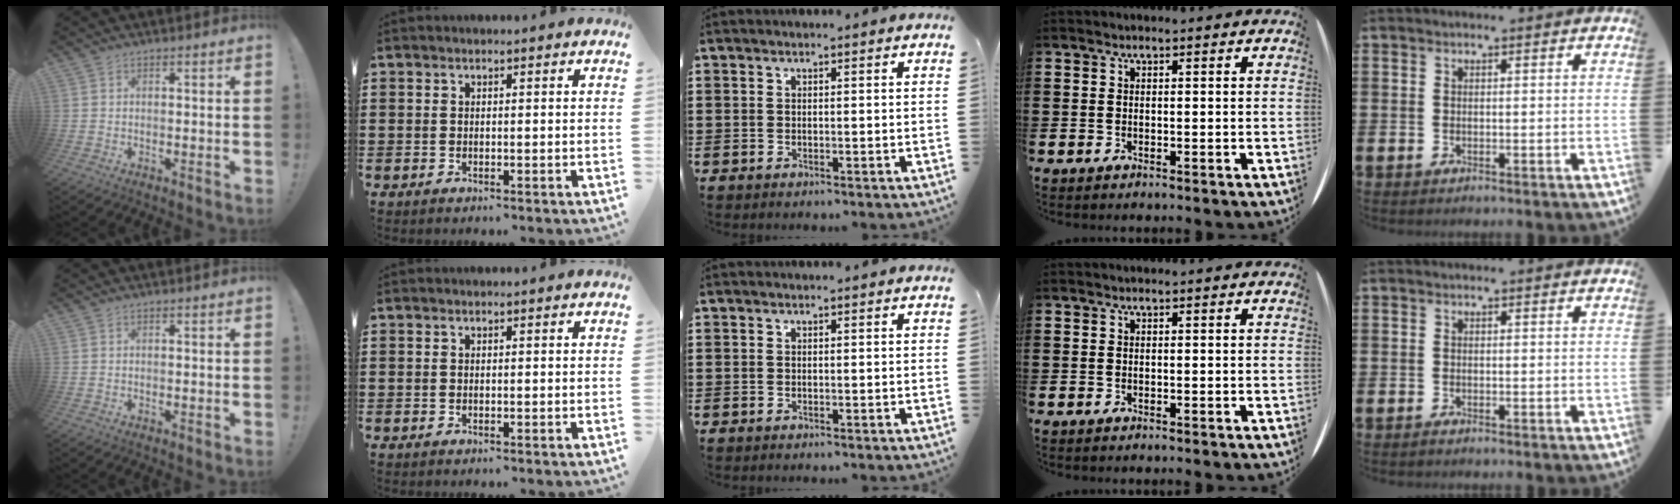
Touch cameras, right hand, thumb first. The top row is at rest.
{}